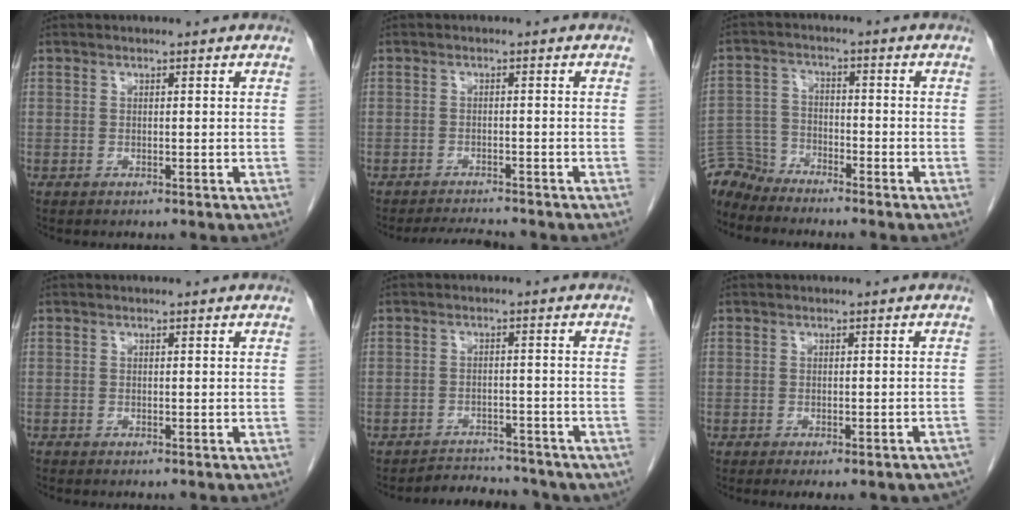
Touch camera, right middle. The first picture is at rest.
{"total": 4.1, "force": [-4.0, -0.1, 1.0], "torque": [-0.021, -0.016, -0.064]}
{"total": 5.6, "force": [-5.5, 0.6, -0.9], "torque": [0.013, 0.003, -0.107]}
{"total": 0.0}
{"total": 7.7, "force": [-7.0, 3.0, 1.2], "torque": [-0.011, 0.014, -0.086]}
{"total": 7.8, "force": [-6.4, 2.0, 3.9], "torque": [-0.041, 0.001, -0.070]}